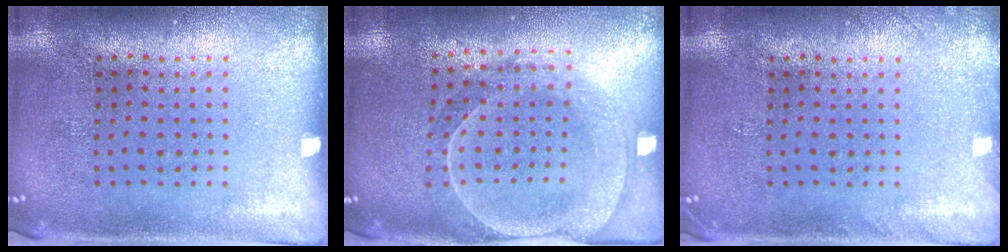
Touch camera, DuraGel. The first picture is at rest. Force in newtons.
{"total": 2.0, "press": 1.9, "slide": 0.7}
{"total": 0.9, "press": 0.8, "slide": 0.2}